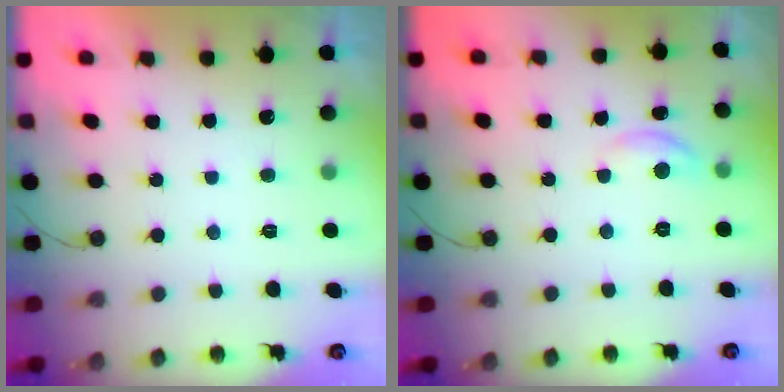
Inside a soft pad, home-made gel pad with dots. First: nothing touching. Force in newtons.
{"total": 5.2, "press": 5.2, "slide": 0.4}